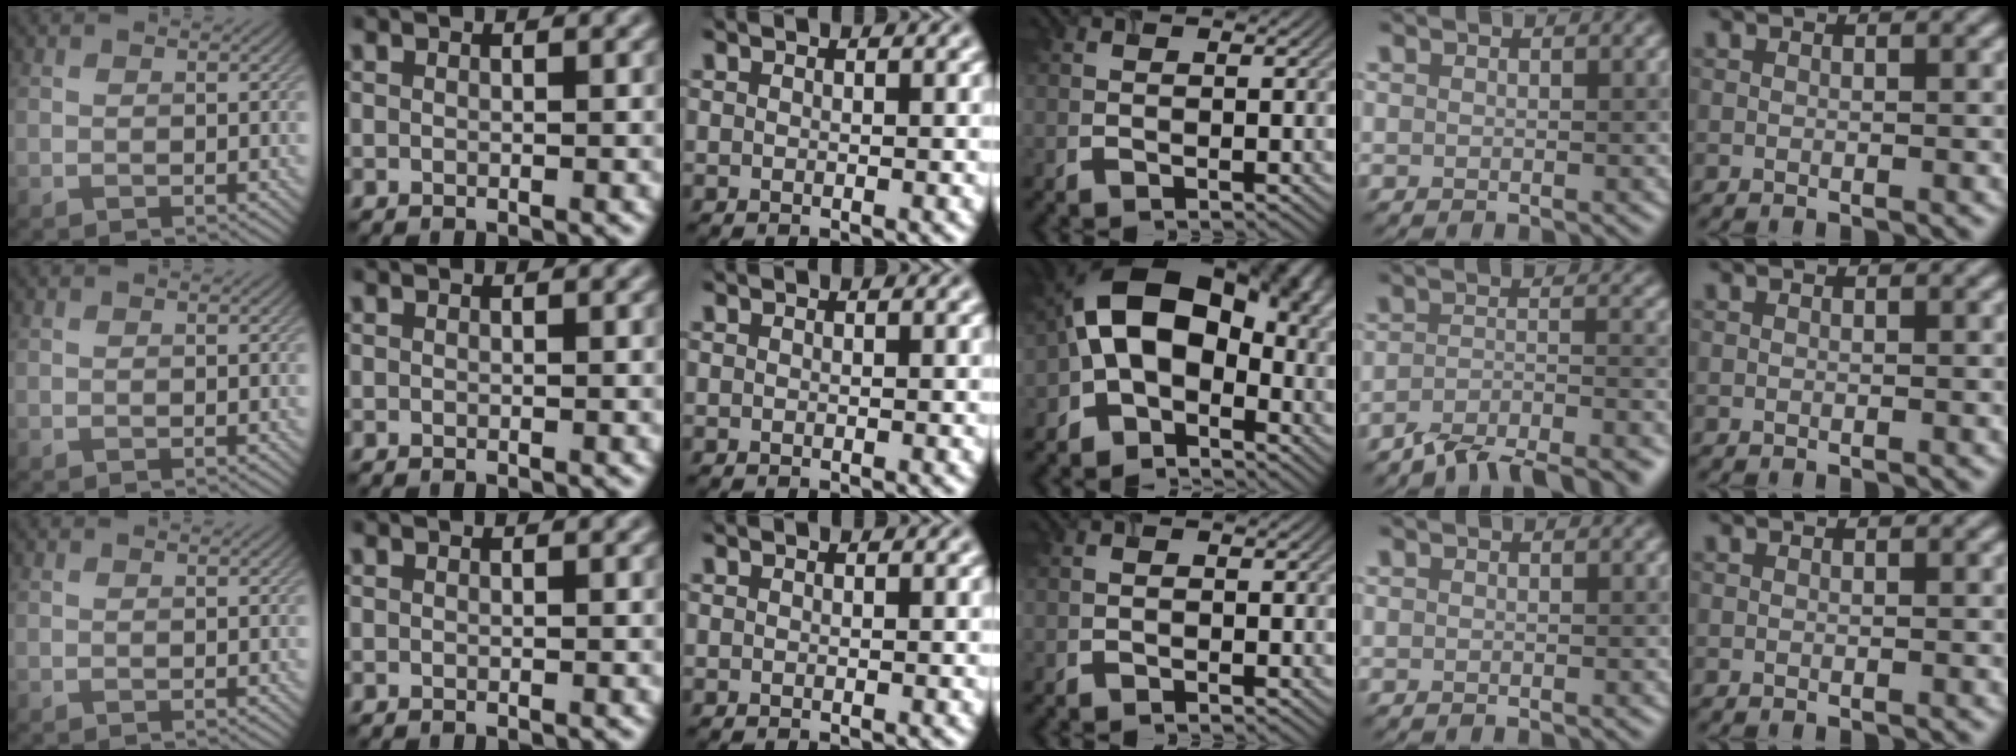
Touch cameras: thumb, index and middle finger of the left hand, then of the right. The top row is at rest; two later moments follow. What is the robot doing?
{"motion": "lift_and_place", "object": "timer"}